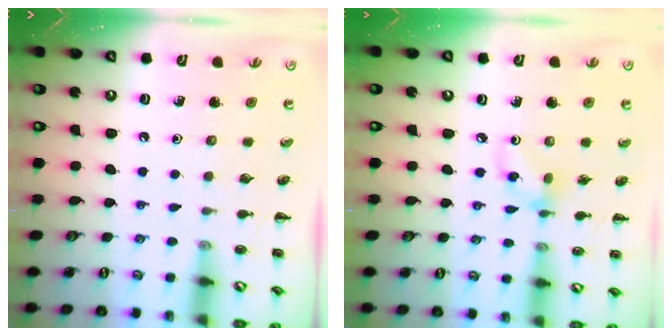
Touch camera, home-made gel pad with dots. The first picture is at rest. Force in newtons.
{"total": 4.8, "press": 4.8, "slide": 0.2}